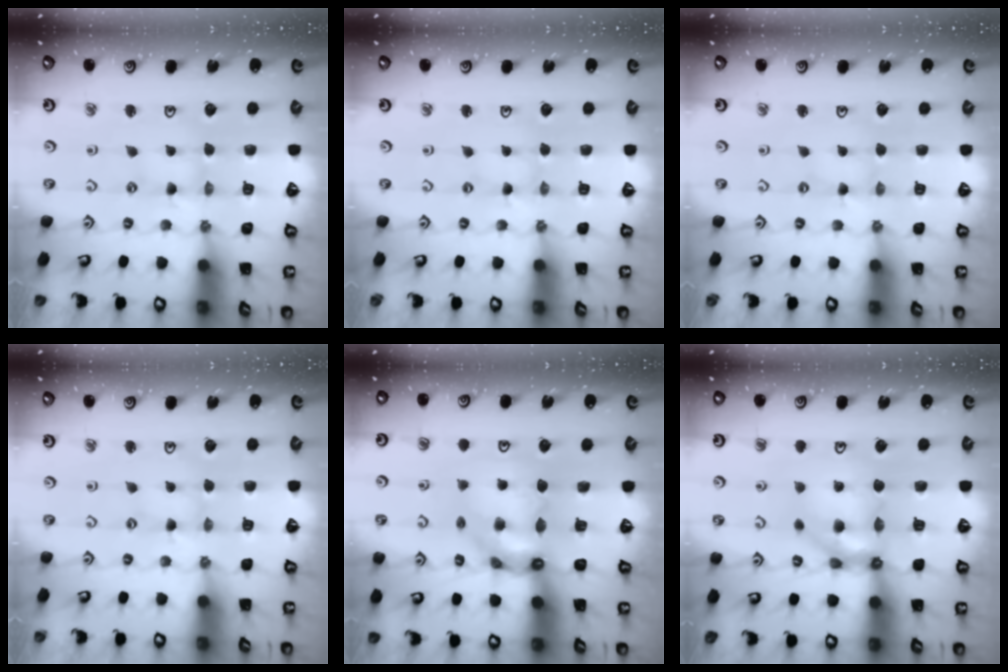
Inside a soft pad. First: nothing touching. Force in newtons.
{"total": 0.0}
{"total": 1.0, "press": 1.0, "slide": 0.2}
{"total": 0.6, "press": 0.6, "slide": 0.2}
{"total": 9.7, "press": 9.7, "slide": 1.0}
{"total": 9.7, "press": 9.7, "slide": 1.0}